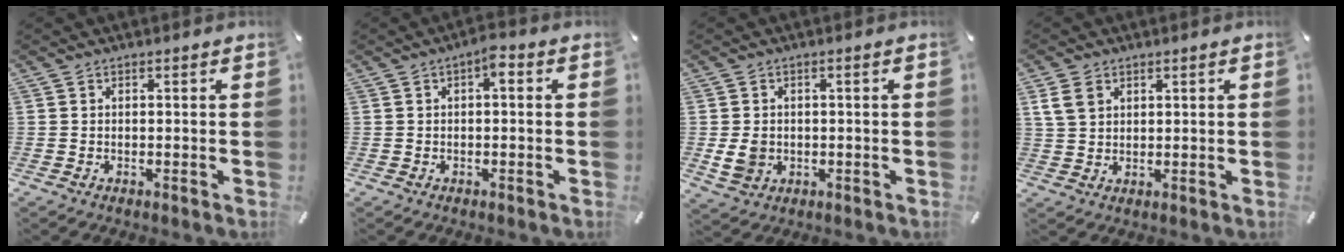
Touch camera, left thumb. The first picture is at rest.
{"total": 2.9, "force": [0.0, 1.3, 2.6], "torque": [-0.046, 0.010, -0.006]}
{"total": 4.6, "force": [-0.6, 4.0, 2.2], "torque": [-0.045, -0.001, -0.011]}
{"total": 4.4, "force": [2.0, 3.5, 1.9], "torque": [-0.044, 0.007, 0.040]}